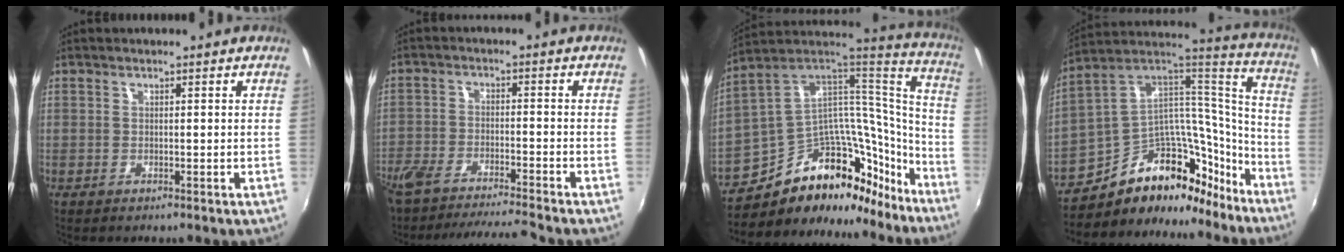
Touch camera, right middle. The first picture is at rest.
{"total": 12.6, "force": [-11.5, 1.0, 5.0], "torque": [-0.115, -0.008, -0.193]}
{"total": 26.2, "force": [-17.6, 14.9, 12.5], "torque": [-0.202, 0.075, -0.257]}
{"total": 23.7, "force": [-15.5, 14.4, 10.7], "torque": [-0.186, 0.087, -0.230]}